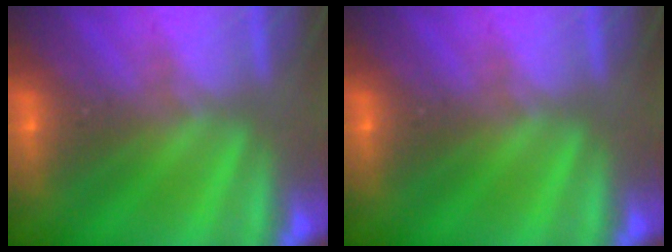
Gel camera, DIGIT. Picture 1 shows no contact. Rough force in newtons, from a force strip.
{"total": 0.0}